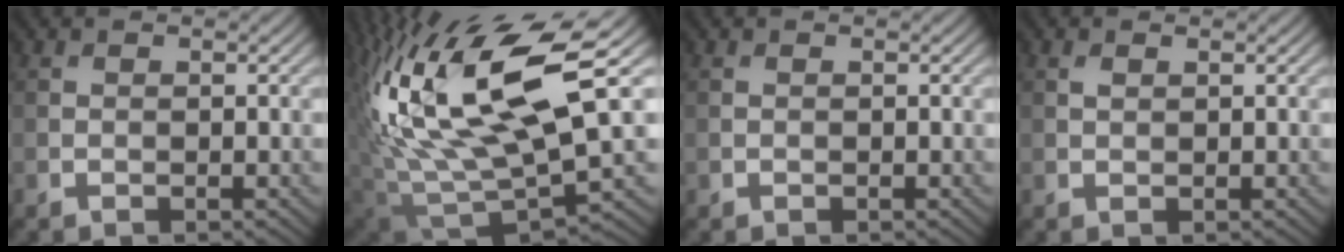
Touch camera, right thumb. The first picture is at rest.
{"total": 17.8, "force": [5.2, 6.8, 15.6], "torque": [-0.332, 0.011, 0.093]}
{"total": 0.0}
{"total": 0.7, "force": [0.4, 0.3, 0.5], "torque": [-0.015, 0.000, 0.009]}